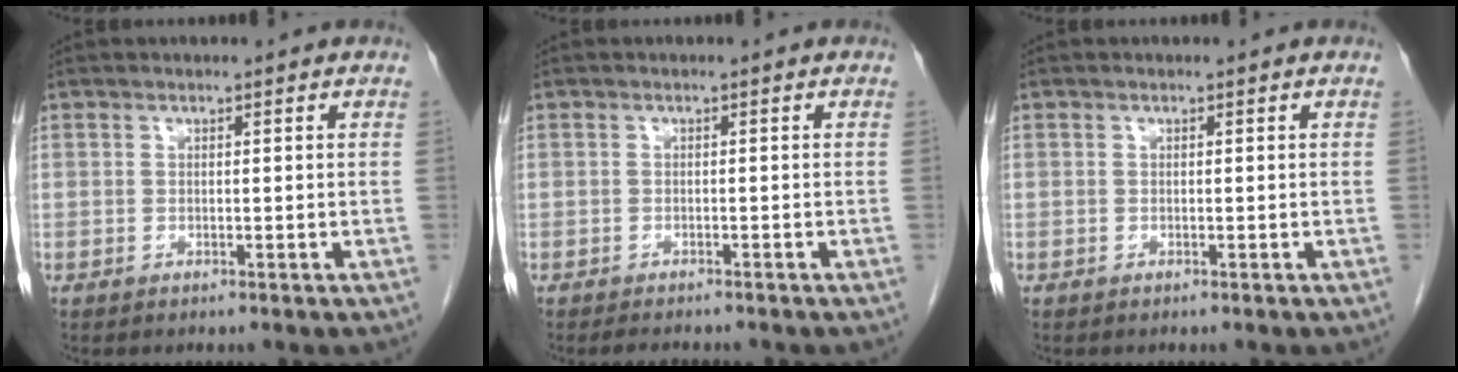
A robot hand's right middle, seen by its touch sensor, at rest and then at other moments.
{"total": 3.0, "force": [-2.7, 0.6, 1.2], "torque": [-0.019, -0.007, -0.036]}
{"total": 0.0}